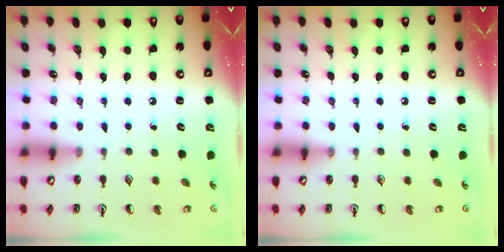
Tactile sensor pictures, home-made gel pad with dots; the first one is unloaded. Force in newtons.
{"total": 0.0}